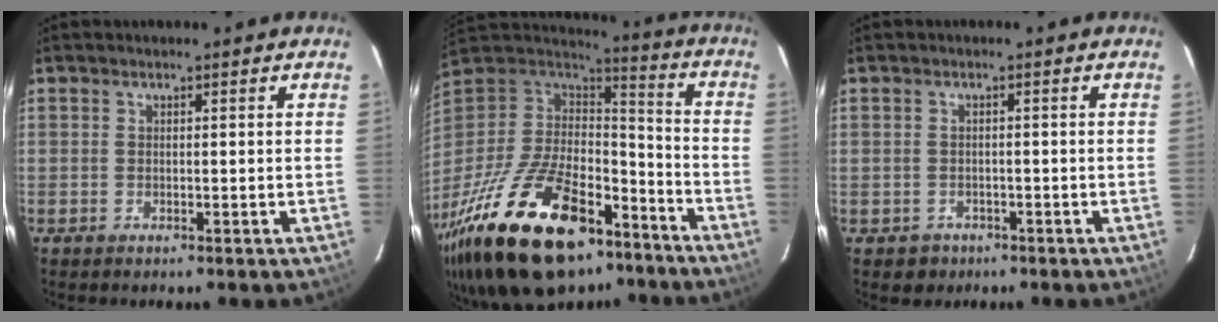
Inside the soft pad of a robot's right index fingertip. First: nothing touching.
{"total": 36.1, "force": [-22.7, 16.7, 22.5], "torque": [-0.449, -0.024, -0.352]}
{"total": 3.0, "force": [-1.3, 2.7, 0.2], "torque": [-0.011, 0.005, -0.015]}